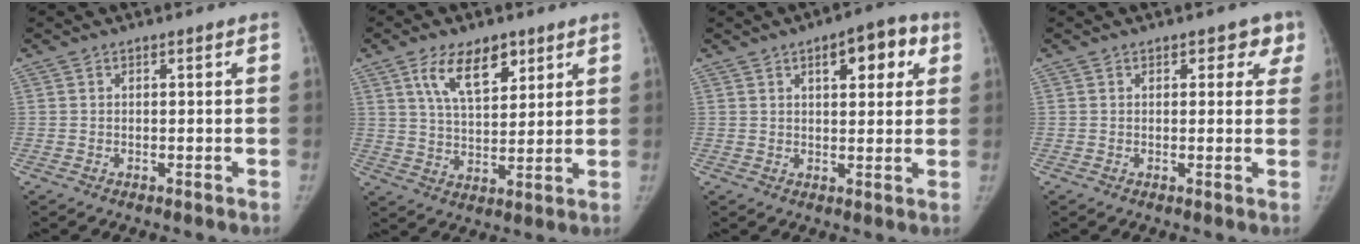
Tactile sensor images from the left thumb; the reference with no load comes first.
{"total": 10.2, "force": [5.6, 5.1, 6.9], "torque": [-0.094, -0.027, 0.104]}
{"total": 8.9, "force": [3.8, 4.1, 6.9], "torque": [-0.060, 0.000, 0.046]}
{"total": 4.1, "force": [2.3, 2.7, 2.2], "torque": [0.021, -0.004, 0.018]}